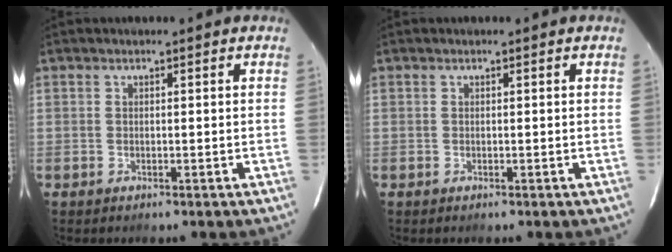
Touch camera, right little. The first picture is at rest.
{"total": 0.0}